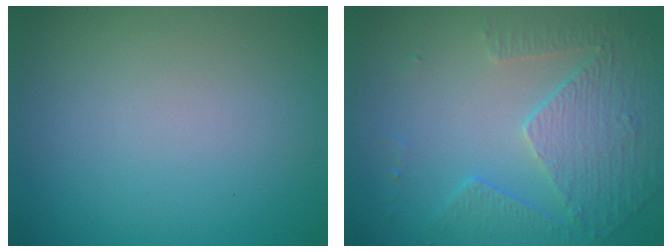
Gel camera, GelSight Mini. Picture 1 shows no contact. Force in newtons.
{"total": 5.3, "press": 3.8, "slide": 3.7}